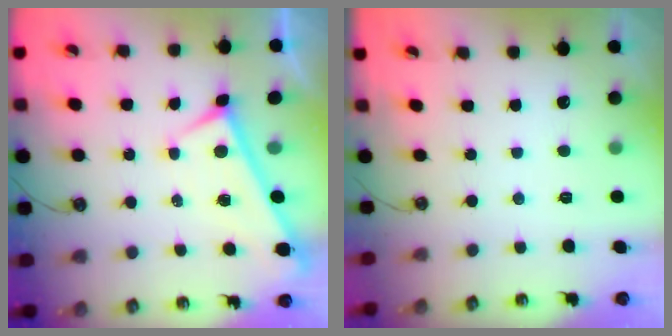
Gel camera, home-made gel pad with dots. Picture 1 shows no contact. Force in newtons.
{"total": 0.0}